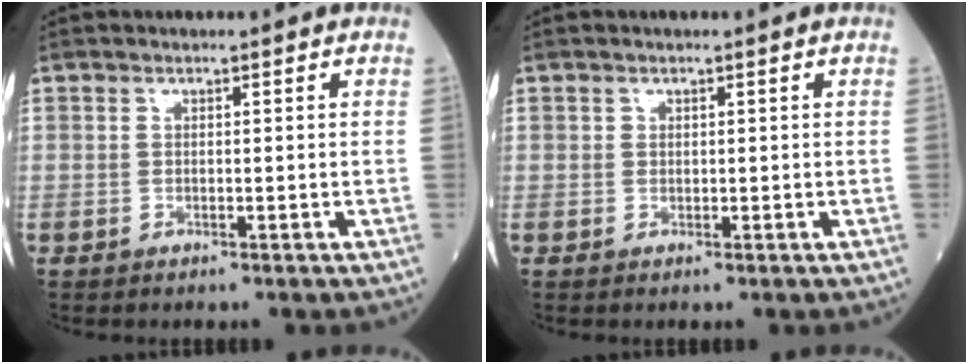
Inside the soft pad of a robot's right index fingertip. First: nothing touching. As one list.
[{"total": 0.0}]